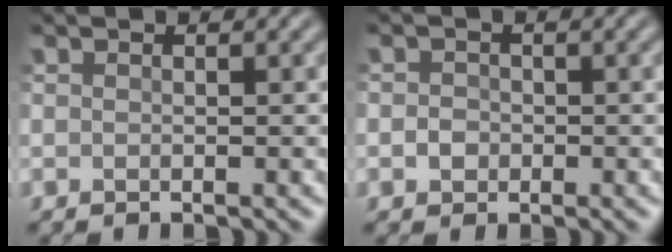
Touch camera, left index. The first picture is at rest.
{"total": 1.2, "force": [-0.1, 1.1, 0.3], "torque": [0.000, 0.003, -0.009]}